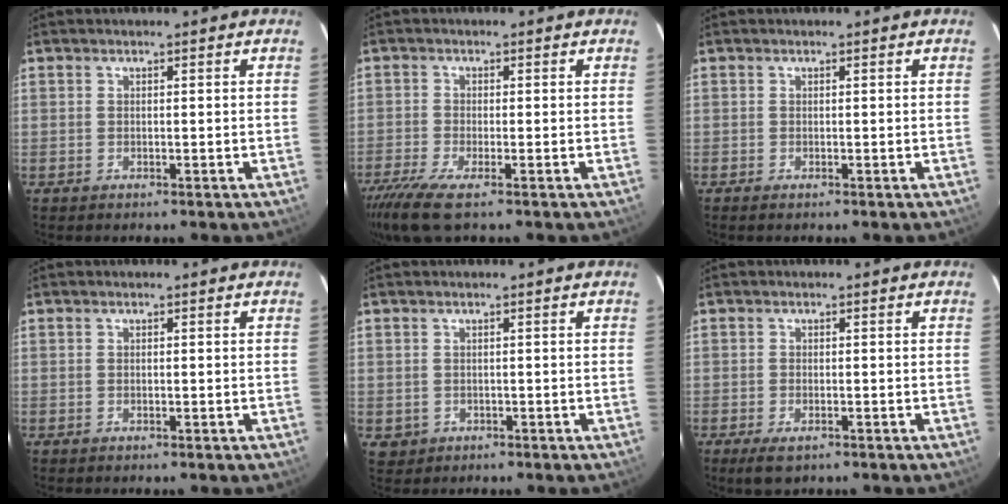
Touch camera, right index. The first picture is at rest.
{"total": 6.8, "force": [-5.0, 0.9, 4.6], "torque": [-0.121, -0.027, -0.097]}
{"total": 0.0}
{"total": 0.0}
{"total": 2.4, "force": [-0.4, 2.3, 0.5], "torque": [-0.010, 0.000, 0.002]}
{"total": 3.3, "force": [-2.0, 1.5, 2.2], "torque": [-0.047, -0.009, -0.034]}